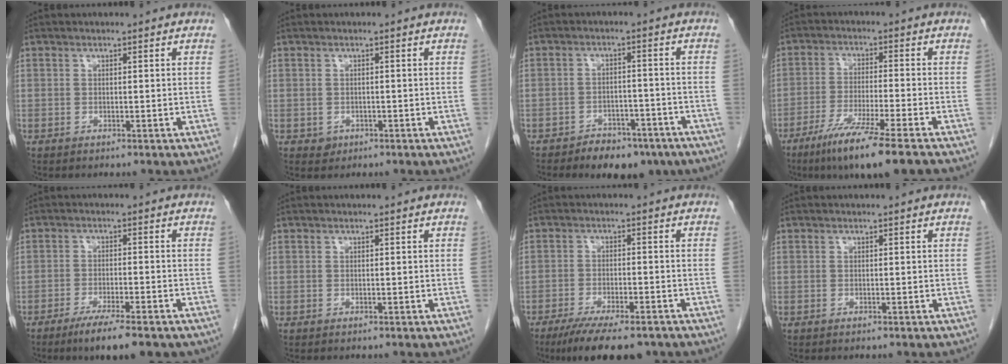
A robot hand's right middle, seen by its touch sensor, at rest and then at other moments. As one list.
[{"total": 1.2, "force": [-0.5, 1.1, 0.3], "torque": [-0.002, 0.003, -0.003]}, {"total": 8.3, "force": [-6.2, 4.0, 3.8], "torque": [-0.048, 0.006, -0.087]}, {"total": 10.8, "force": [-7.5, -0.9, 7.7], "torque": [-0.137, -0.036, -0.129]}, {"total": 8.6, "force": [-6.3, 1.2, 5.8], "torque": [-0.084, -0.016, -0.090]}, {"total": 0.0}, {"total": 11.4, "force": [-8.6, 2.9, 6.9], "torque": [-0.103, -0.016, -0.131]}, {"total": 0.0}]